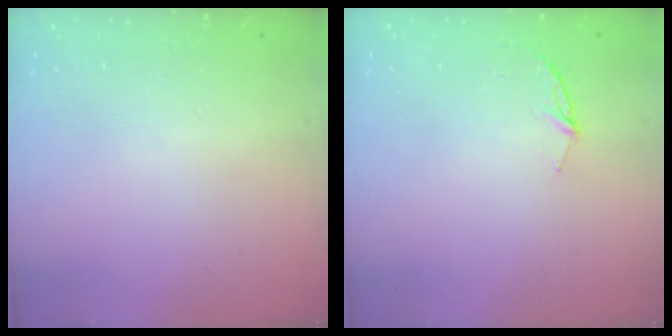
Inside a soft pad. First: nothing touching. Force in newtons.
{"total": 4.8, "press": 4.8, "slide": 0.5}